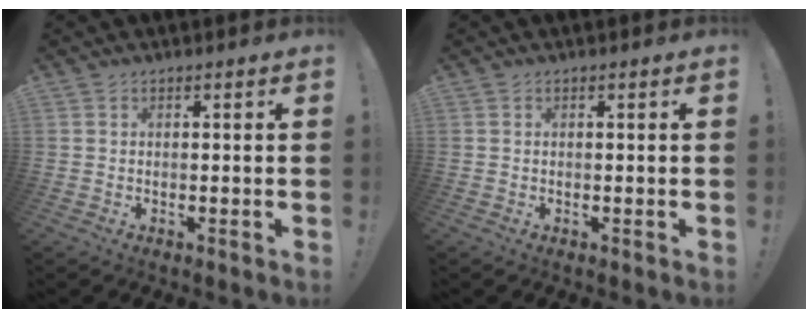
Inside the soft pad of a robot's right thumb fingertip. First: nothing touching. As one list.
[{"total": 0.0}]